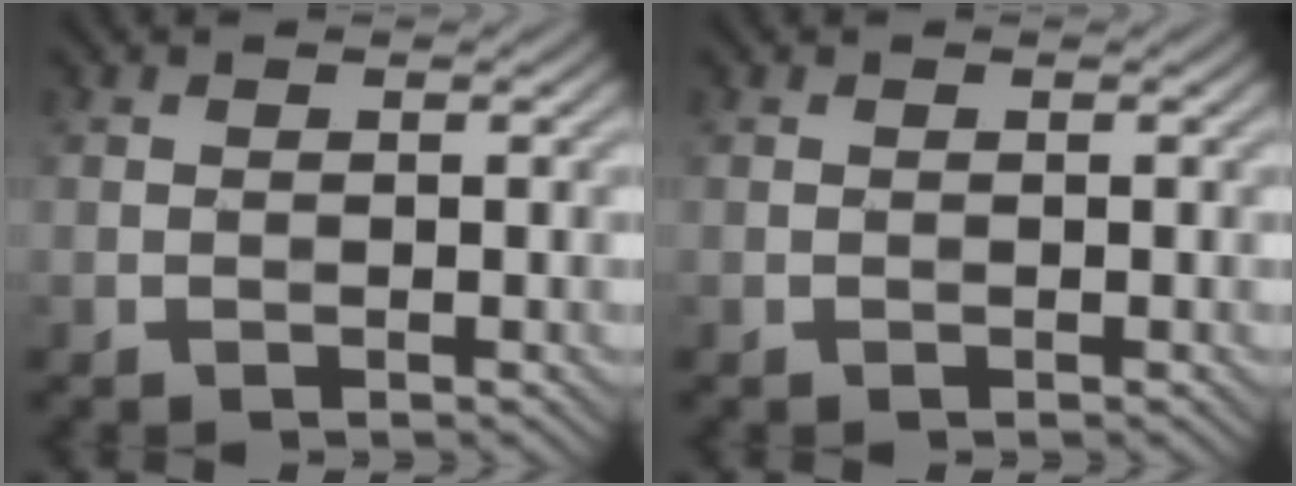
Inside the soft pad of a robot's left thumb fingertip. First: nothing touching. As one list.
[{"total": 0.0}]